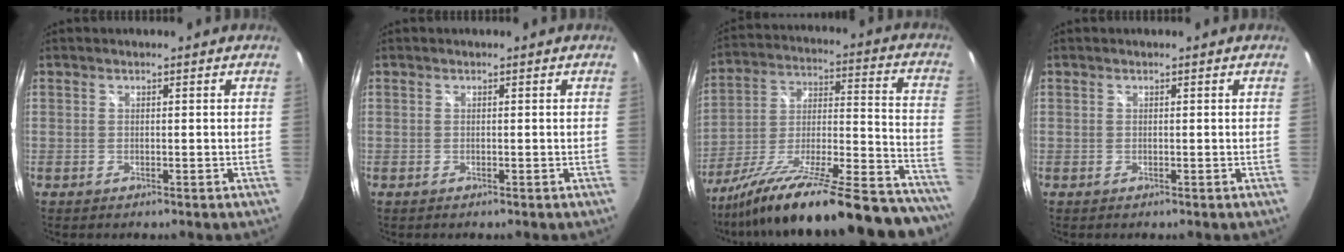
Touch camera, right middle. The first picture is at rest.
{"total": 0.0}
{"total": 33.7, "force": [-28.1, 5.4, 17.7], "torque": [-0.240, -0.039, -0.413]}
{"total": 0.0}